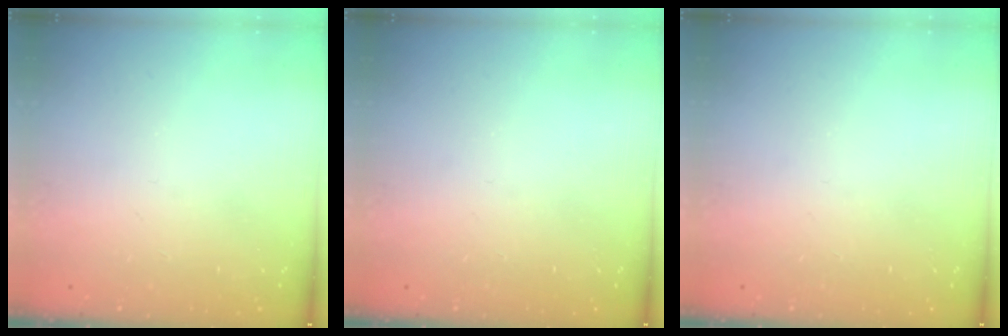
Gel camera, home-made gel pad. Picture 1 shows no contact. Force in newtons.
{"total": 0.0}
{"total": 0.0}